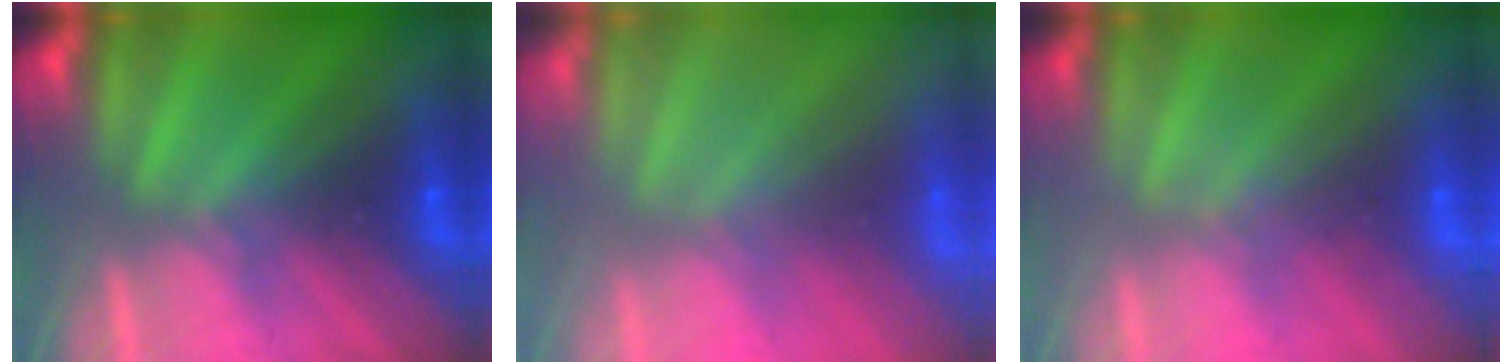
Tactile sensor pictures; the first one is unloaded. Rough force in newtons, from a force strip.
{"total": 7.3}
{"total": 1.6}